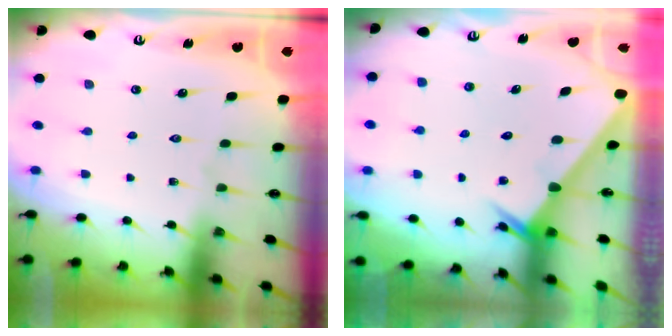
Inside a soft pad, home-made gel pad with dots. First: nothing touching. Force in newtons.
{"total": 2.5, "press": 2.5, "slide": 0.1}